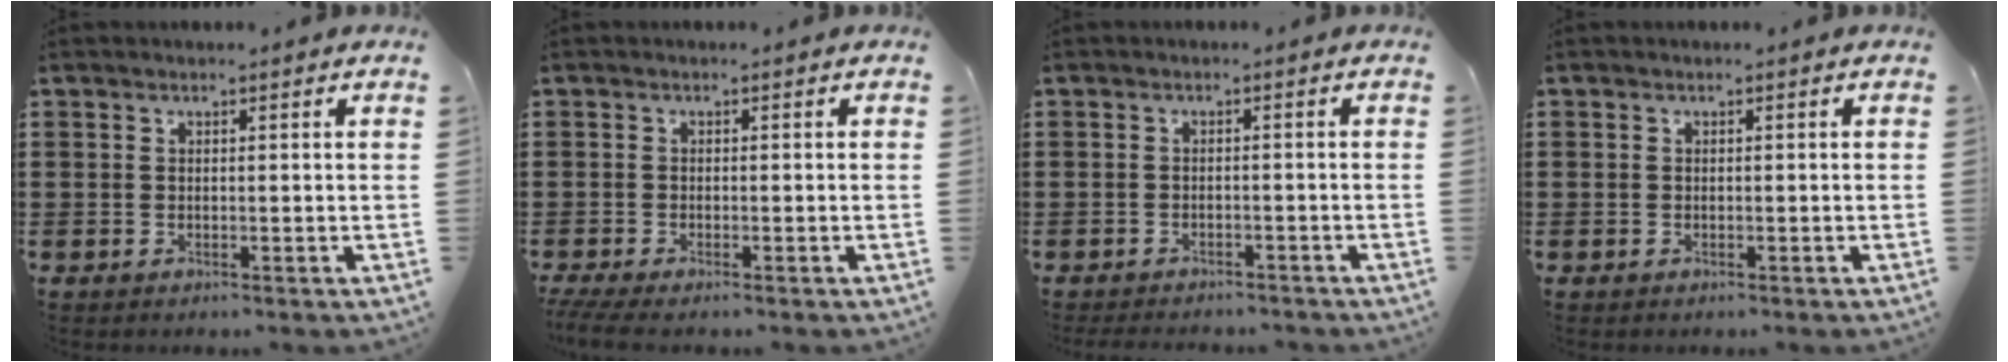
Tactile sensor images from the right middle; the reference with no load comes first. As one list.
[{"total": 1.4, "force": [-1.0, 0.0, 0.9], "torque": [-0.023, -0.007, -0.021]}, {"total": 1.8, "force": [-1.7, 0.1, -0.1], "torque": [-0.004, 0.000, -0.039]}, {"total": 0.6, "force": [-0.1, 0.6, 0.1], "torque": [-0.003, 0.003, -0.003]}]